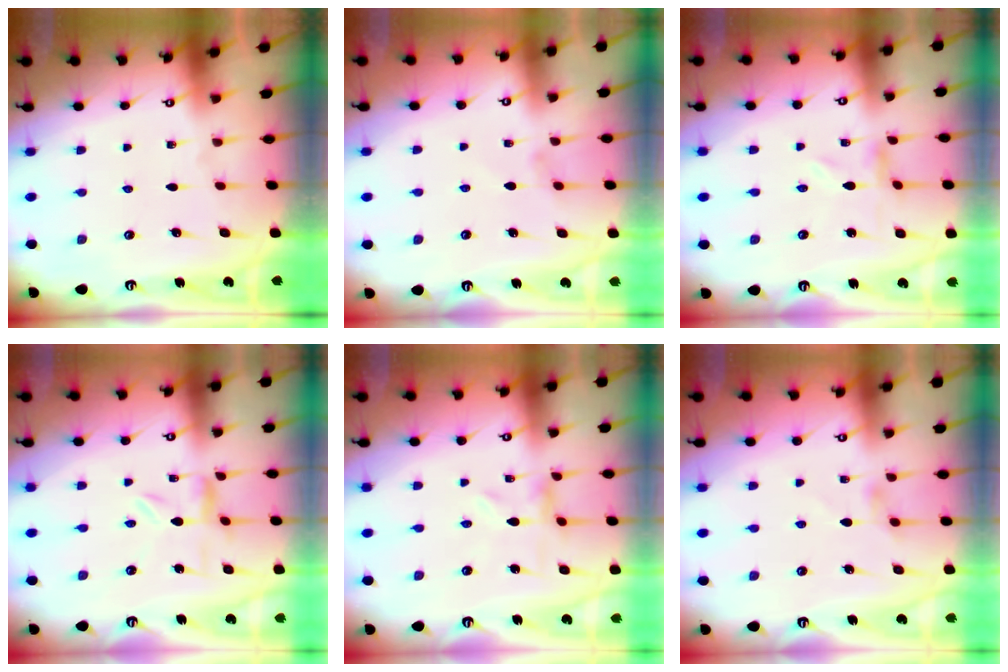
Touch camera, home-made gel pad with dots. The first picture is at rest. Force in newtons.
{"total": 0.9, "press": 0.8, "slide": 0.4}
{"total": 0.0}
{"total": 2.0, "press": 1.9, "slide": 0.4}
{"total": 0.0}
{"total": 1.3, "press": 1.3, "slide": 0.3}